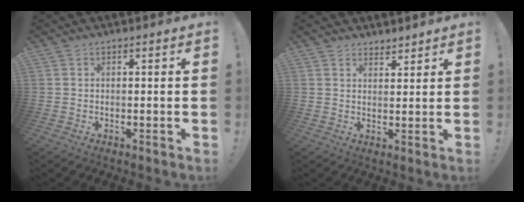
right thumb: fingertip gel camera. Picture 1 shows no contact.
{"total": 3.1, "force": [3.0, 1.0, 0.2], "torque": [0.012, -0.026, 0.053]}